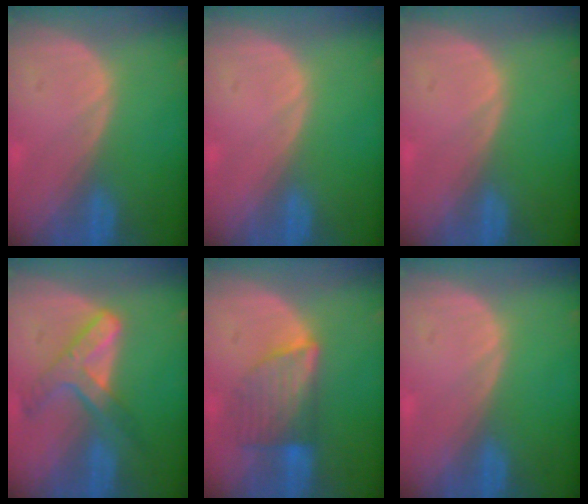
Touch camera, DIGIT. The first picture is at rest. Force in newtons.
{"total": 0.0}
{"total": 0.0}
{"total": 7.2, "press": 6.1, "slide": 3.8}
{"total": 6.6, "press": 6.5, "slide": 1.0}
{"total": 0.0}